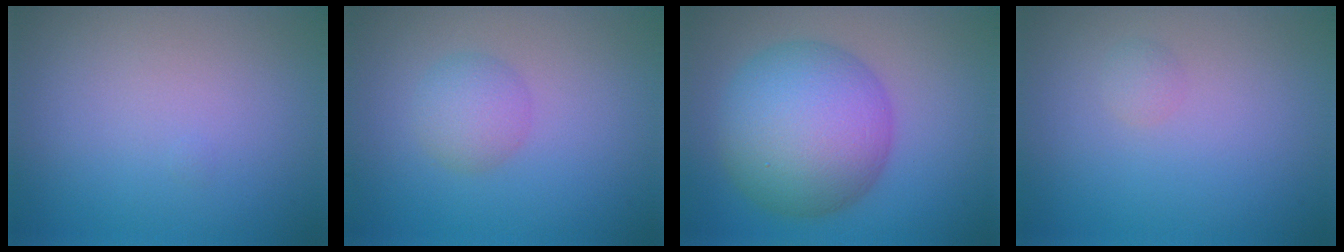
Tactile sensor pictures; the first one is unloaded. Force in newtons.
{"total": 2.2, "press": 2.2, "slide": 0.1}
{"total": 10.6, "press": 10.6, "slide": 0.2}
{"total": 0.7, "press": 0.7, "slide": 0.0}